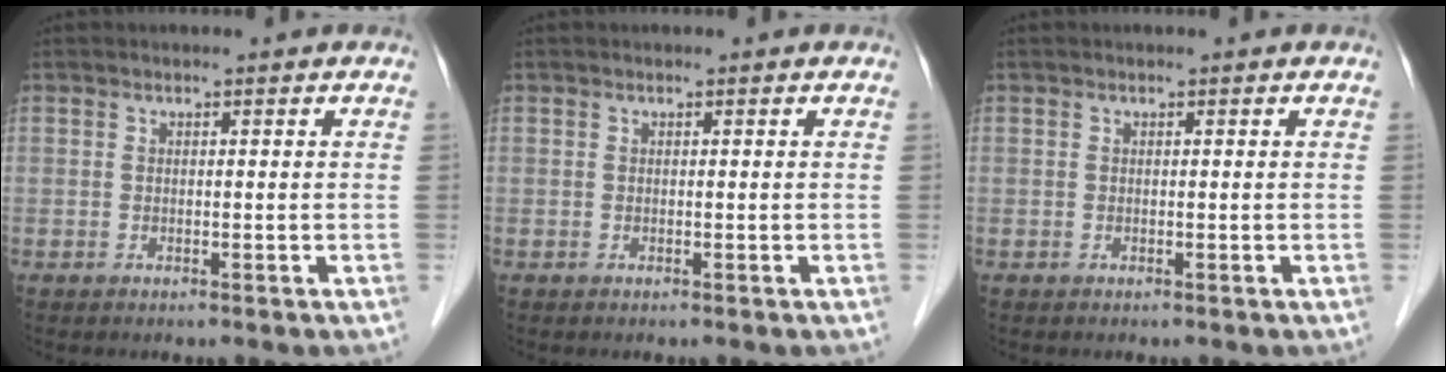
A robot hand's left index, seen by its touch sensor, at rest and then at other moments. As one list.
[{"total": 0.0}, {"total": 0.0}]